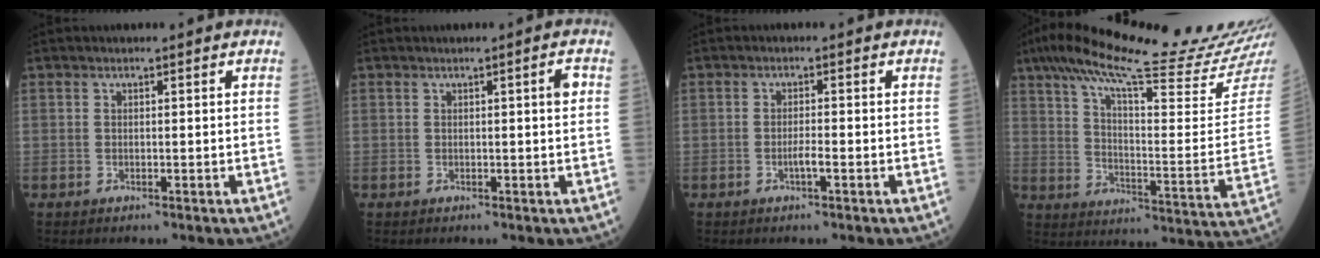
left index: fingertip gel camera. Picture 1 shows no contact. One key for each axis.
{"total": 1.4, "fx": 0.3, "fy": 0.1, "fz": 1.3, "tx": -0.017, "ty": 0.004, "tz": 0.002}
{"total": 1.7, "fx": -0.9, "fy": 0.1, "fz": 1.4, "tx": -0.028, "ty": -0.003, "tz": -0.017}
{"total": 26.6, "fx": 23.4, "fy": -0.6, "fz": 12.6, "tx": -0.208, "ty": -0.067, "tz": 0.319}